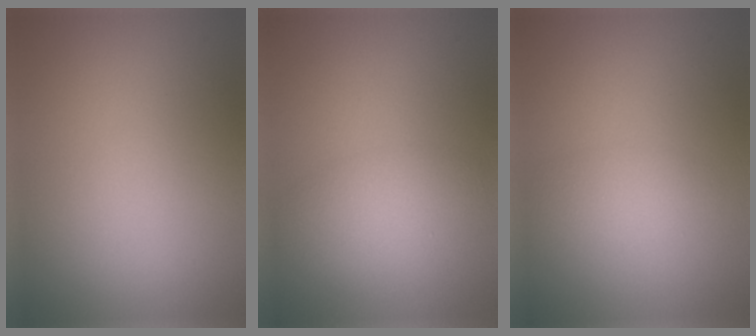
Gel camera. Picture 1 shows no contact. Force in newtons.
{"total": 3.0, "press": 3.0, "slide": 0.2}
{"total": 1.8, "press": 1.8, "slide": 0.0}